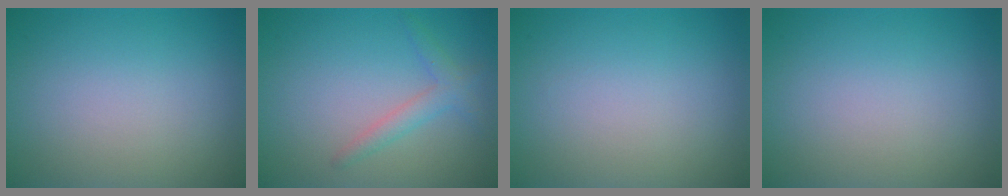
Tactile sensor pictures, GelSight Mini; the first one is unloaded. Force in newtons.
{"total": 2.0, "press": 2.0, "slide": 0.1}
{"total": 0.0}
{"total": 0.0}